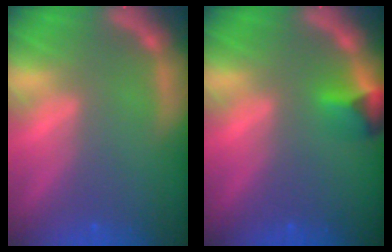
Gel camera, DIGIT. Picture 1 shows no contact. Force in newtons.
{"total": 2.4}